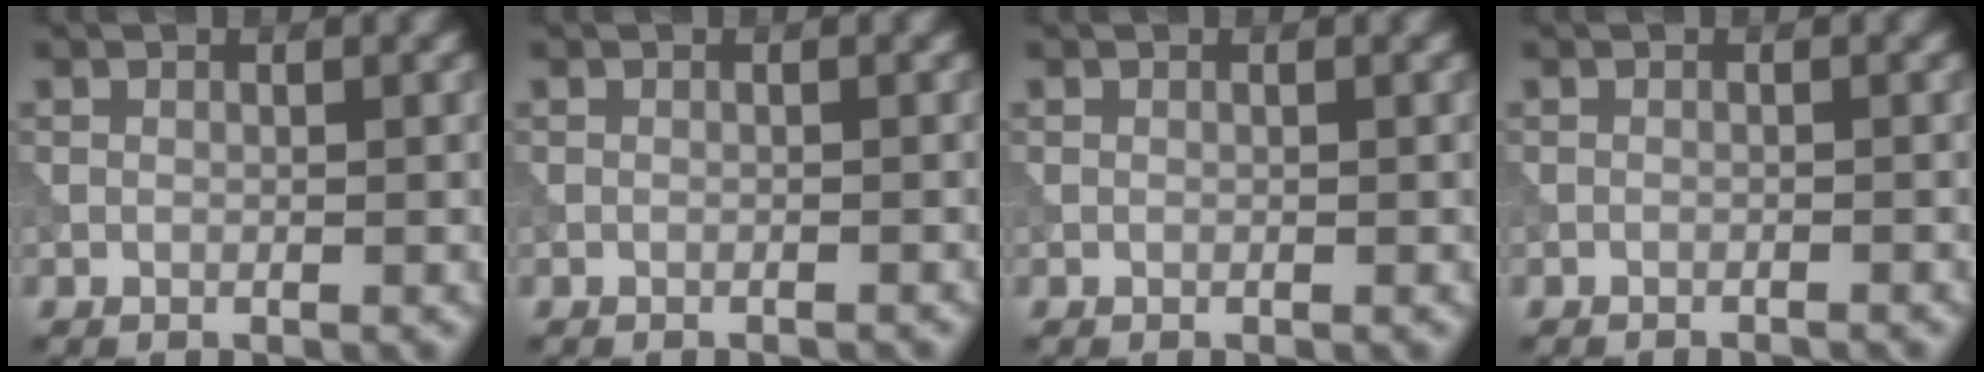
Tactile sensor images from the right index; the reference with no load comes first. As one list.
[{"total": 0.9, "force": [-0.9, 0.1, 0.3], "torque": [0.003, 0.001, -0.015]}, {"total": 0.0}, {"total": 1.4, "force": [-1.3, 0.2, 0.4], "torque": [0.007, 0.000, -0.020]}]